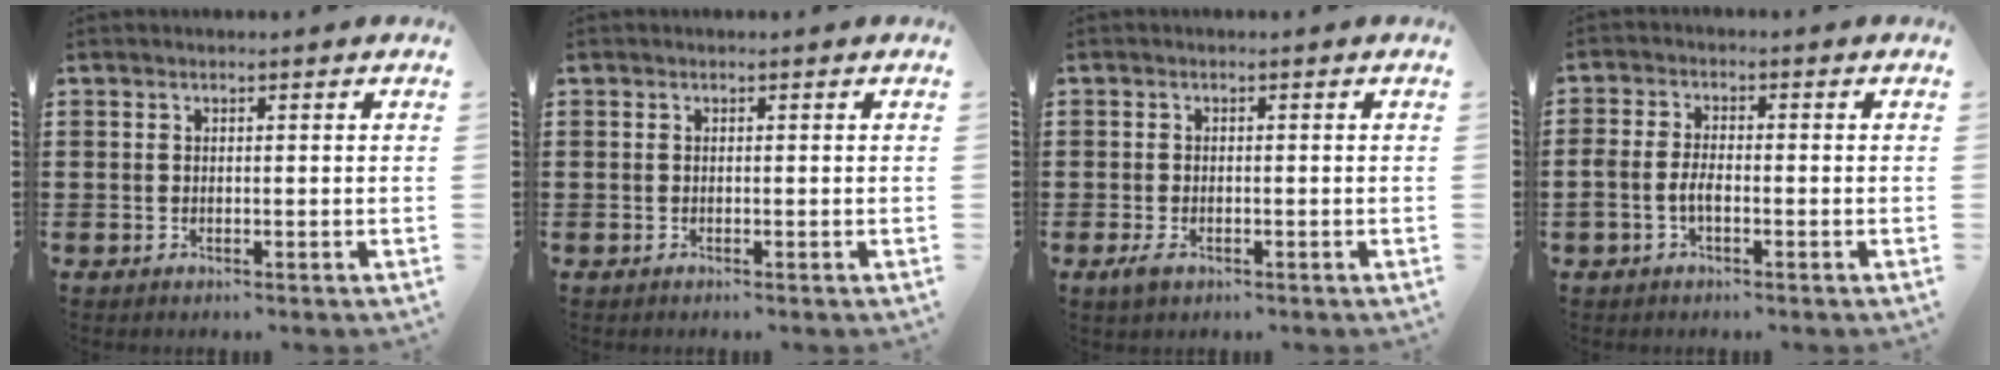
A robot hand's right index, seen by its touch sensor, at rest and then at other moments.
{"total": 0.0}
{"total": 1.5, "force": [-0.9, 0.9, 0.9], "torque": [-0.025, -0.004, -0.019]}
{"total": 2.8, "force": [-1.0, 1.2, 2.3], "torque": [-0.058, -0.001, -0.023]}